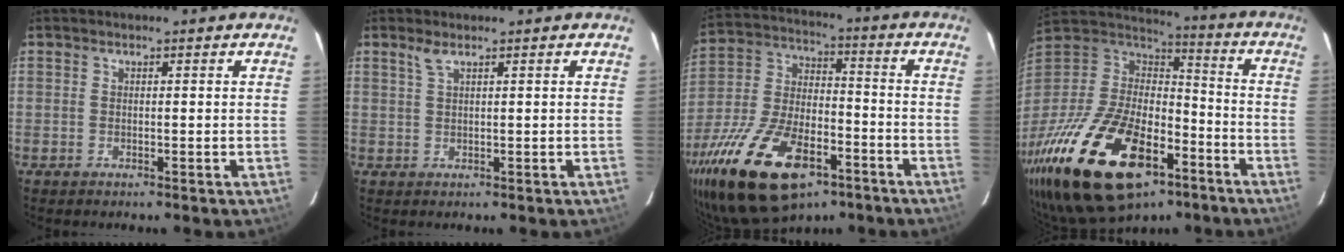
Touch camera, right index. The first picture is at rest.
{"total": 1.4, "force": [1.0, 0.0, 1.0], "torque": [-0.023, 0.004, 0.022]}
{"total": 25.4, "force": [-14.3, 12.3, 17.0], "torque": [-0.356, -0.023, -0.238]}
{"total": 34.9, "force": [-19.4, 17.6, 23.1], "torque": [-0.485, -0.032, -0.310]}